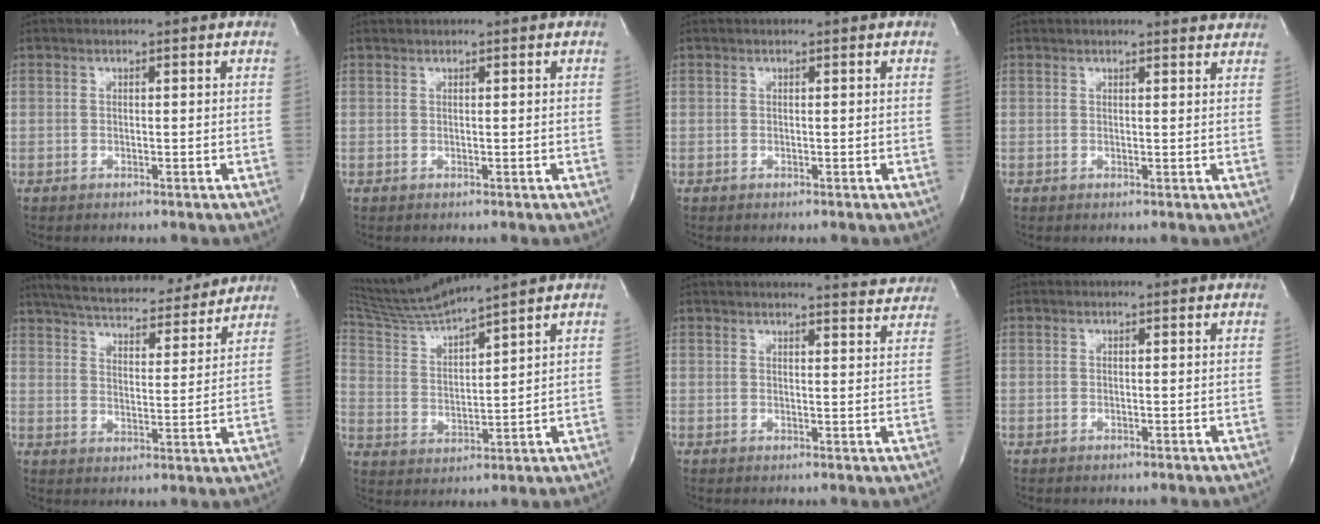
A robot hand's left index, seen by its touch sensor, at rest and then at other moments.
{"total": 0.0}
{"total": 0.0}
{"total": 4.4, "force": [4.3, 0.5, 0.7], "torque": [-0.007, -0.002, 0.028]}
{"total": 19.5, "force": [17.5, 4.4, 7.4], "torque": [-0.125, 0.015, 0.244]}
{"total": 9.6, "force": [8.9, -1.6, 3.0], "torque": [-0.072, -0.003, 0.182]}
{"total": 6.8, "force": [6.8, 0.3, 0.6], "torque": [-0.004, -0.015, 0.058]}
{"total": 0.0}